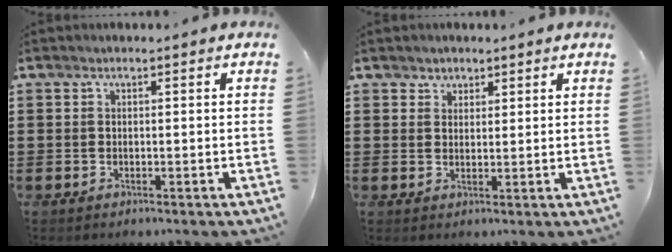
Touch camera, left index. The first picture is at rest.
{"total": 2.1, "force": [1.6, 1.2, -0.3], "torque": [0.007, 0.004, 0.029]}